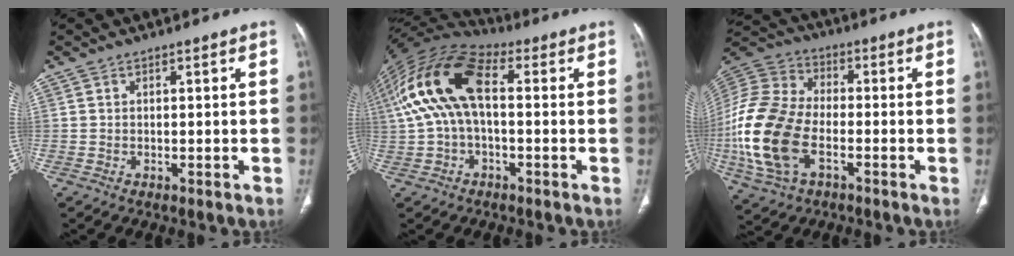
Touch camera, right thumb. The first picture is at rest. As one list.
[{"total": 16.9, "force": [1.9, 9.4, 13.8], "torque": [-0.279, 0.044, 0.027]}, {"total": 20.3, "force": [-5.2, 11.9, 15.6], "torque": [-0.351, 0.010, -0.099]}]